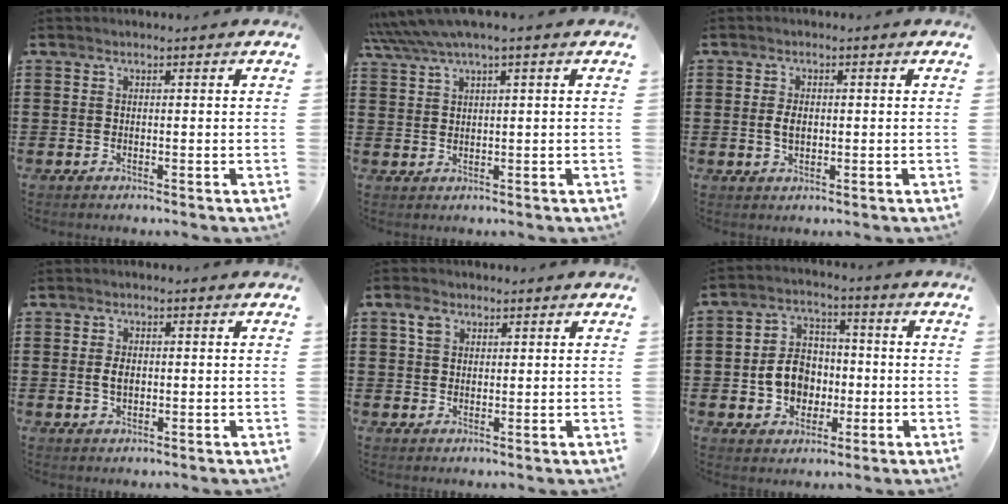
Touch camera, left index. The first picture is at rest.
{"total": 3.3, "force": [2.2, 0.0, 2.5], "torque": [-0.061, -0.003, 0.035]}
{"total": 2.6, "force": [0.1, 1.5, 2.1], "torque": [-0.051, 0.003, -0.002]}
{"total": 2.5, "force": [0.1, 1.5, 2.1], "torque": [-0.043, 0.005, 0.001]}
{"total": 3.0, "force": [1.6, 2.1, 1.4], "torque": [-0.026, 0.005, 0.027]}
{"total": 7.6, "force": [-1.2, 6.5, 3.8], "torque": [-0.088, 0.014, -0.024]}